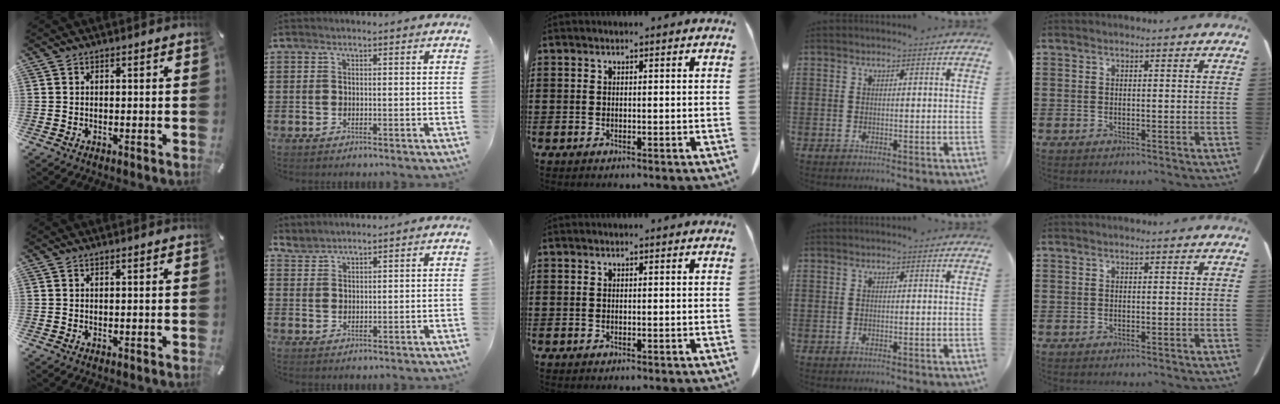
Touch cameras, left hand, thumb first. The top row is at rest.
{"thumb": {"total": 0.5, "force": [0.3, -0.1, 0.4], "torque": [-0.007, -0.001, 0.006]}, "index": {"total": 2.0, "force": [2.0, 0.1, -0.2], "torque": [-0.003, -0.001, 0.041]}}